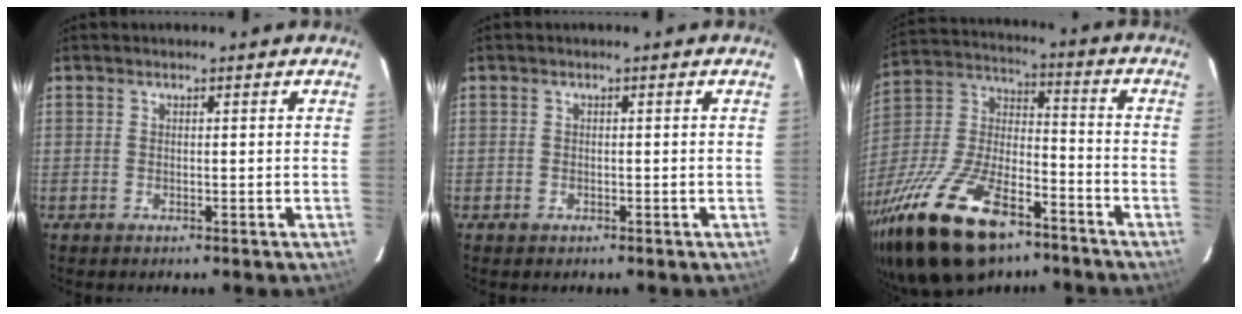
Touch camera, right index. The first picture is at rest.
{"total": 0.9, "force": [-0.5, 0.7, 0.1], "torque": [0.000, 0.002, -0.005]}
{"total": 28.5, "force": [-18.3, 12.5, 17.9], "torque": [-0.371, -0.026, -0.308]}